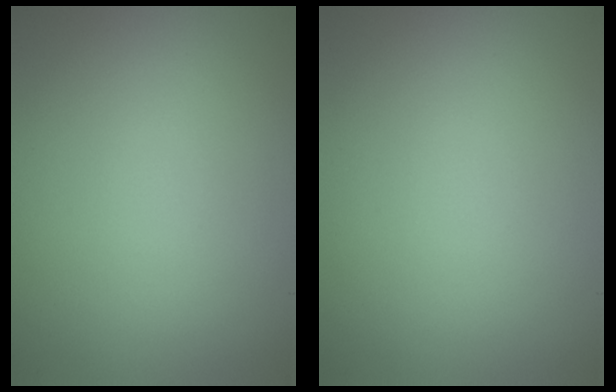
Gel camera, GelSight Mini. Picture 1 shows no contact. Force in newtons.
{"total": 0.0}